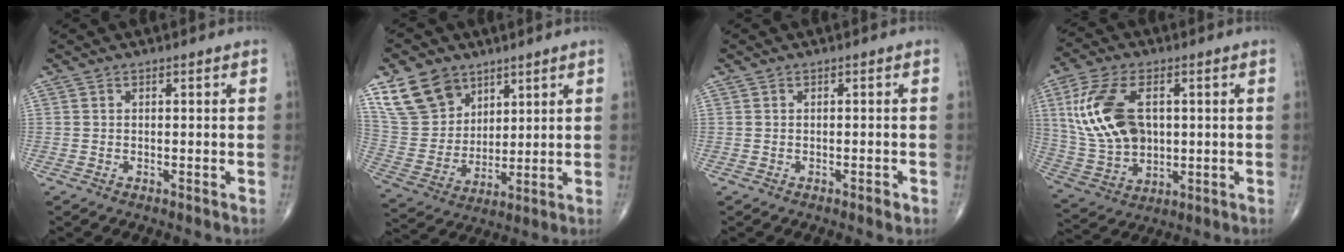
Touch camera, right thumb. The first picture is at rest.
{"total": 13.4, "force": [8.1, 9.4, 5.0], "torque": [-0.072, -0.035, 0.170]}
{"total": 0.9, "force": [-0.5, 0.4, 0.7], "torque": [-0.011, -0.002, -0.008]}
{"total": 16.0, "force": [3.3, 9.7, 12.3], "torque": [-0.241, -0.004, 0.071]}